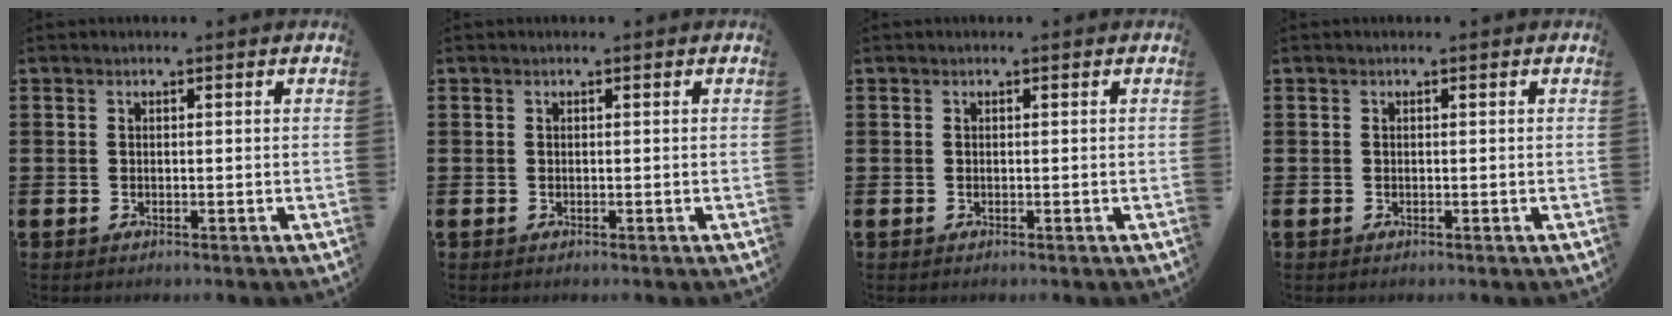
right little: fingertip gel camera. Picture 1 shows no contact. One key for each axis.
{"total": 0.0}
{"total": 0.0}
{"total": 0.0}